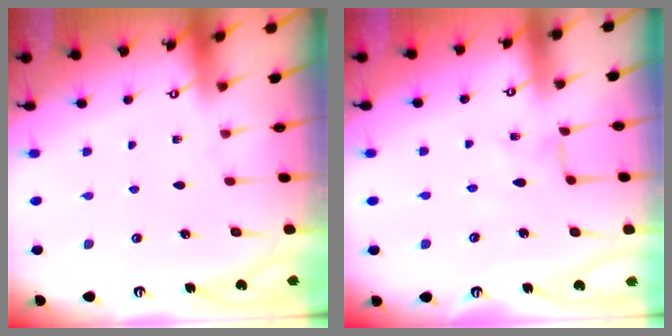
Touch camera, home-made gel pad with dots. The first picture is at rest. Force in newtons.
{"total": 0.6, "press": 0.6, "slide": 0.2}